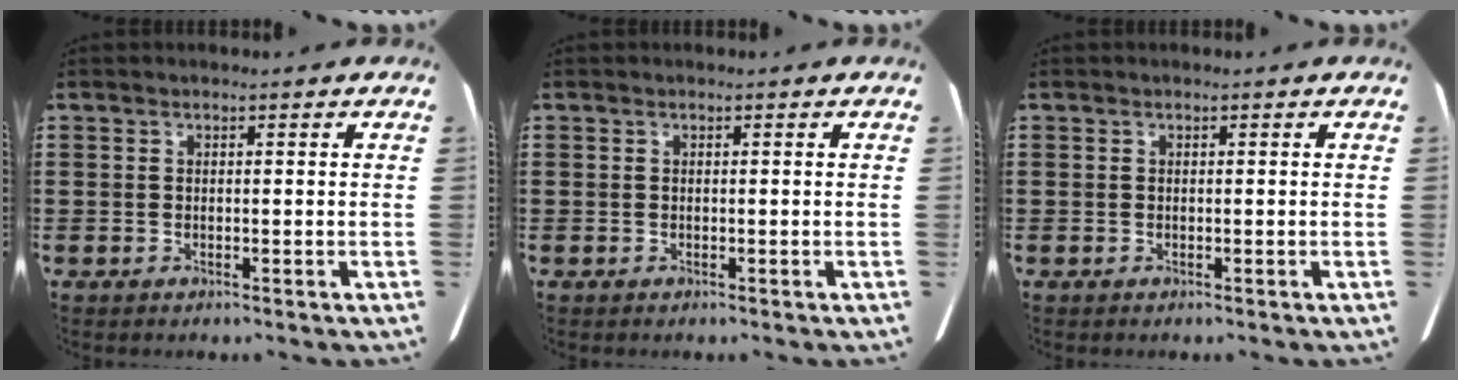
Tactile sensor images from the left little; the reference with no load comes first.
{"total": 0.0}
{"total": 0.0}